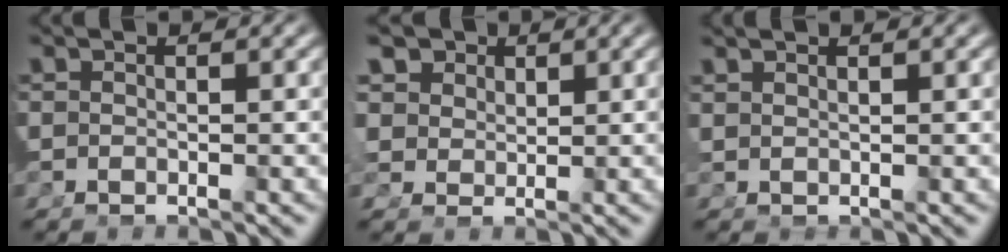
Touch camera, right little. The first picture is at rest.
{"total": 4.6, "force": [2.3, 3.3, 2.3], "torque": [-0.055, -0.010, 0.049]}
{"total": 1.6, "force": [1.3, -0.8, 0.3], "torque": [0.011, 0.007, 0.029]}